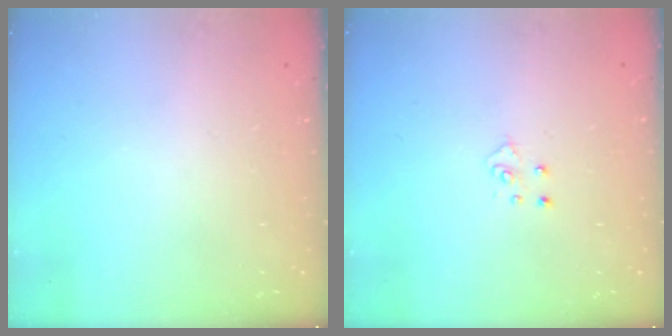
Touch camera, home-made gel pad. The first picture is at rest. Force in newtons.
{"total": 4.2, "press": 4.2, "slide": 0.4}